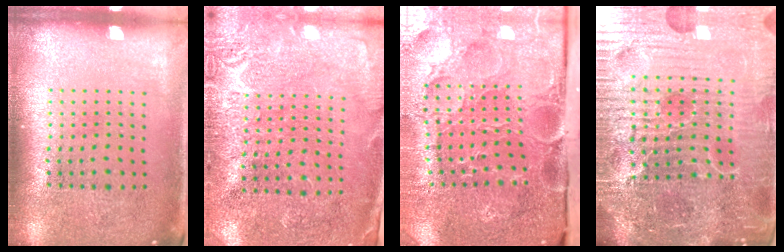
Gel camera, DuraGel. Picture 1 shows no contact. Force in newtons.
{"total": 2.8, "press": 2.7, "slide": 0.5}
{"total": 4.1, "press": 3.7, "slide": 1.7}
{"total": 6.8, "press": 6.1, "slide": 3.0}